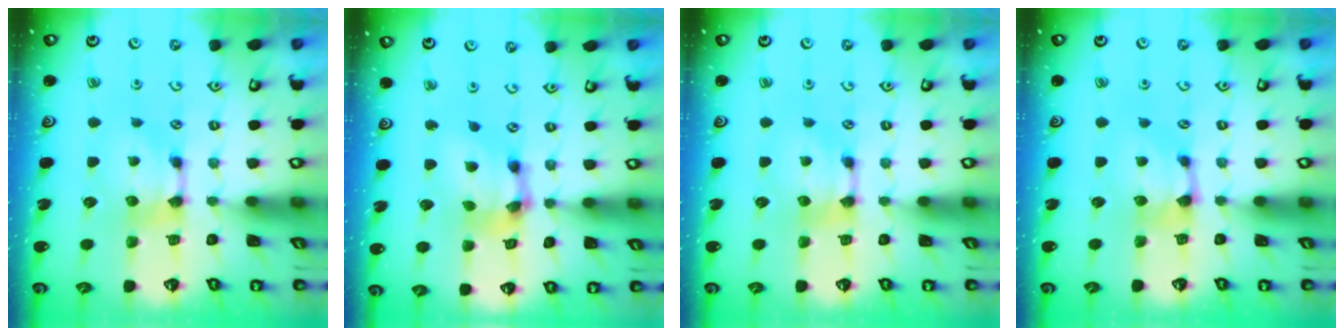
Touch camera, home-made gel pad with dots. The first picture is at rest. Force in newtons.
{"total": 6.8, "press": 6.5, "slide": 2.0}
{"total": 0.0}
{"total": 1.0, "press": 0.3, "slide": 0.9}